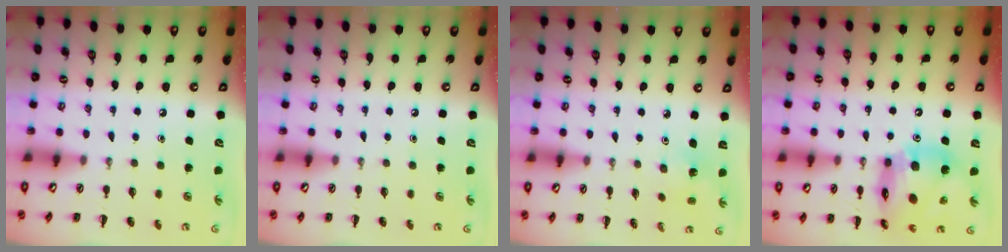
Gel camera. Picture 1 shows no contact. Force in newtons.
{"total": 0.0}
{"total": 2.3, "press": 2.2, "slide": 0.7}
{"total": 18.3, "press": 18.0, "slide": 3.6}